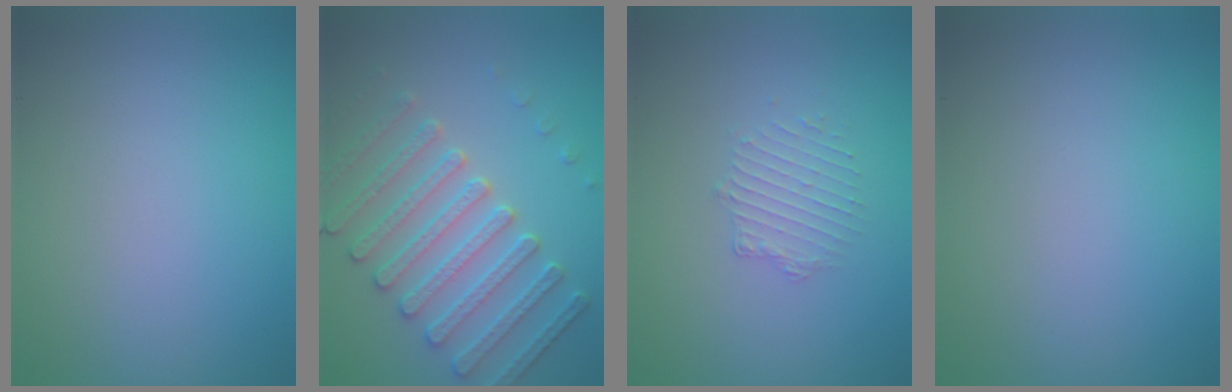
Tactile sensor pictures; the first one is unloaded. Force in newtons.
{"total": 4.5, "press": 4.5, "slide": 0.6}
{"total": 1.6, "press": 0.9, "slide": 1.3}
{"total": 0.0}